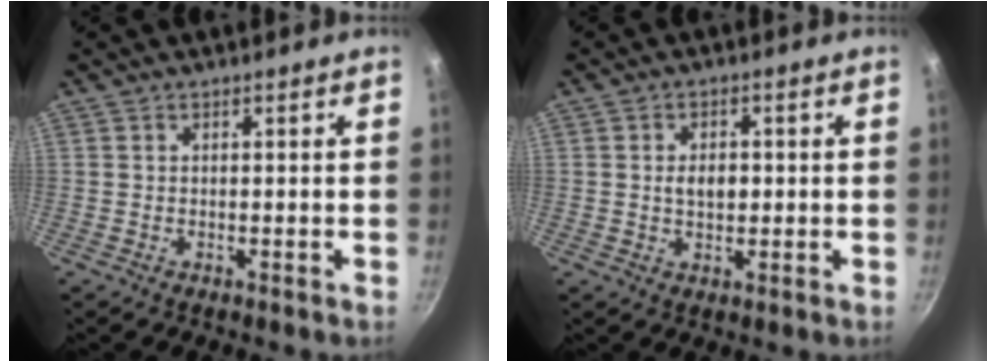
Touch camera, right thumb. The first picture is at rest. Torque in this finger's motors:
{"motor_torque": [0.00, 0.03, -0.01, 0.09, 0.11]}